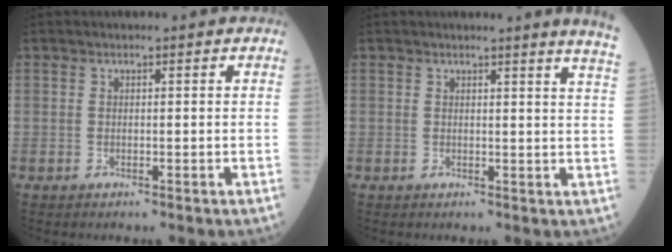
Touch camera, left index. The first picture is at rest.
{"total": 6.2, "force": [5.6, -1.3, 2.3], "torque": [-0.020, -0.044, 0.036]}